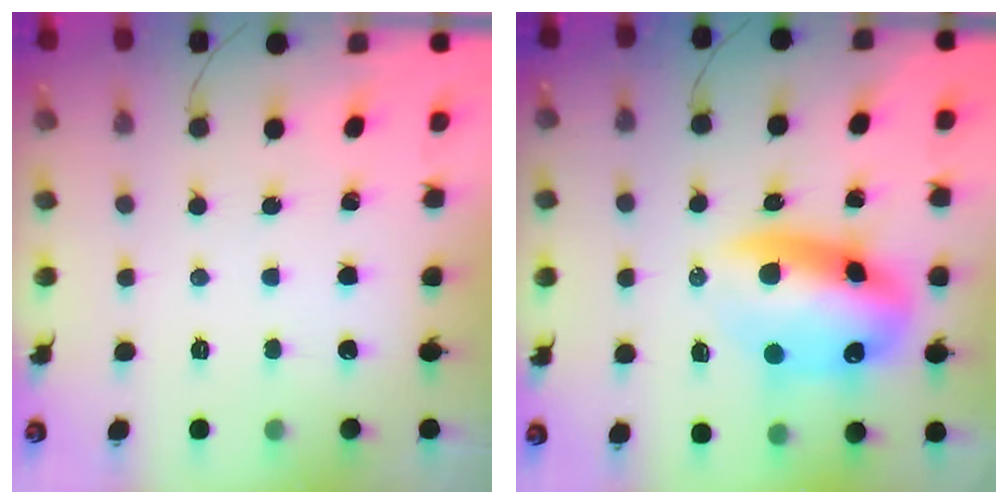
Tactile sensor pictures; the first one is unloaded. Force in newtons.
{"total": 14.5, "press": 14.0, "slide": 3.8}